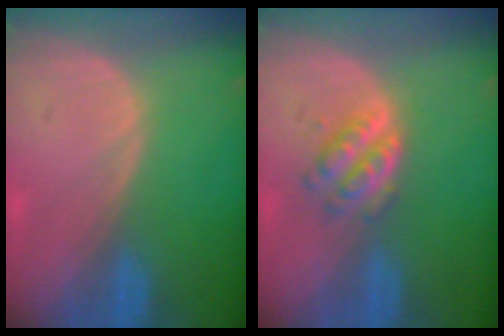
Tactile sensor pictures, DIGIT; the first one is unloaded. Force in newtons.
{"total": 4.4, "press": 4.1, "slide": 1.5}